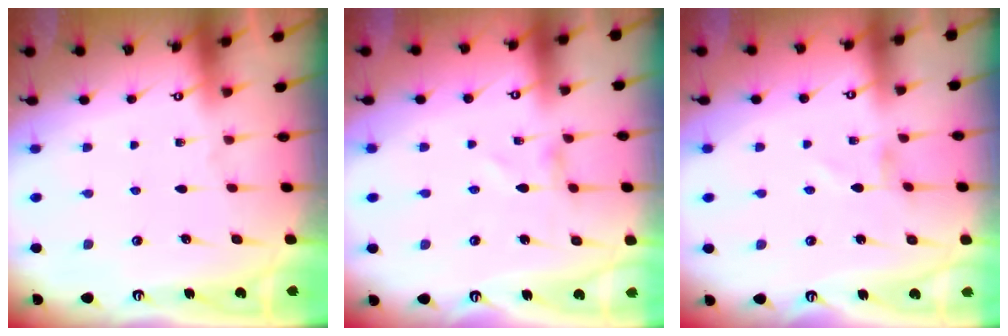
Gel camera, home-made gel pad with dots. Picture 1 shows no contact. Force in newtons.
{"total": 0.0}
{"total": 0.0}